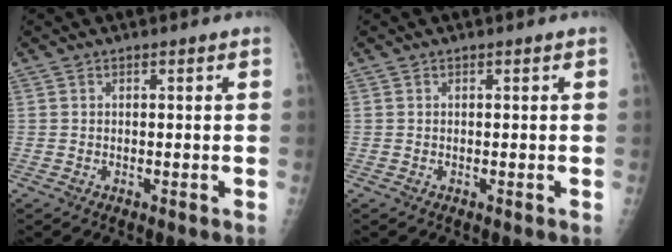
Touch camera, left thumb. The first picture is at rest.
{"total": 0.0}